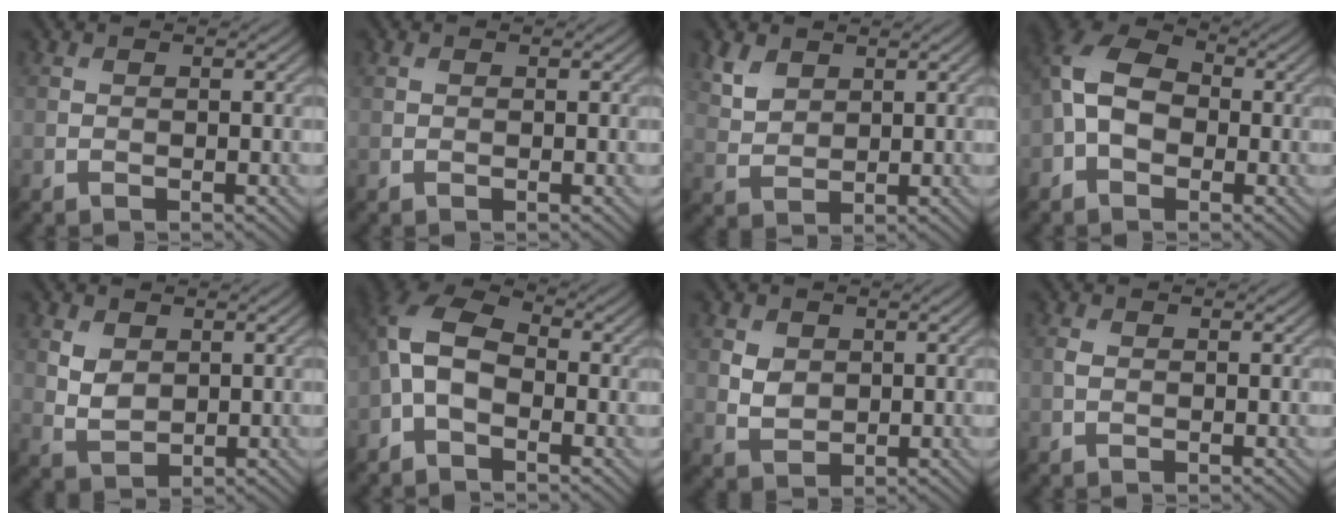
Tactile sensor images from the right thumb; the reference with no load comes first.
{"total": 0.5, "force": [0.3, 0.3, 0.3], "torque": [-0.005, 0.001, 0.005]}
{"total": 4.2, "force": [2.6, 2.7, 2.0], "torque": [-0.059, -0.002, 0.058]}
{"total": 9.0, "force": [-0.5, 6.4, 6.3], "torque": [-0.147, 0.010, -0.021]}
{"total": 3.4, "force": [1.4, 2.4, 1.9], "torque": [-0.050, -0.003, 0.031]}
{"total": 8.0, "force": [-0.8, 4.9, 6.3], "torque": [-0.149, 0.018, -0.031]}
{"total": 3.1, "force": [1.1, 2.4, 1.5], "torque": [-0.042, -0.005, 0.020]}
{"total": 0.8, "force": [0.0, 0.5, 0.6], "torque": [-0.018, 0.001, 0.000]}